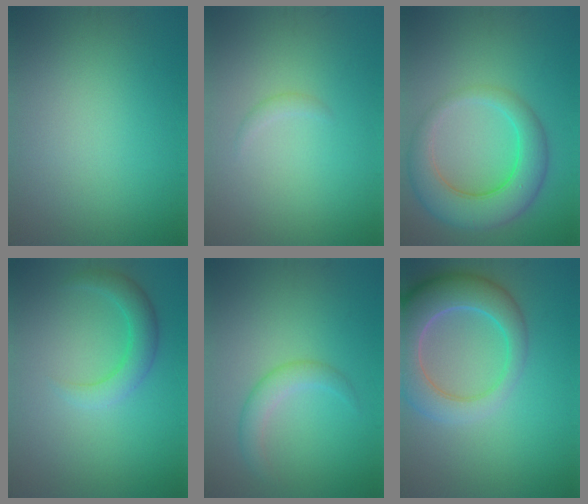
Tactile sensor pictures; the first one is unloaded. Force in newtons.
{"total": 0.7, "press": 0.7, "slide": 0.0}
{"total": 6.7, "press": 6.7, "slide": 0.2}
{"total": 3.0, "press": 3.0, "slide": 0.2}
{"total": 2.3, "press": 2.3, "slide": 0.0}
{"total": 8.2, "press": 8.1, "slide": 1.0}